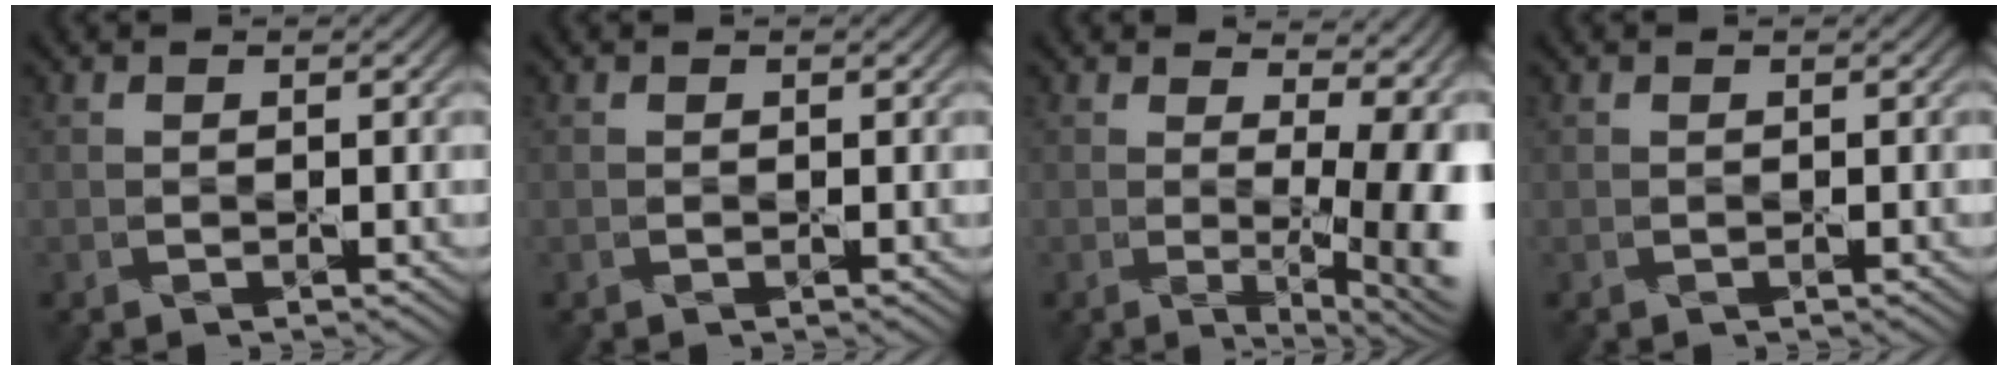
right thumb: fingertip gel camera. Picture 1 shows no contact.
{"total": 0.0}
{"total": 11.6, "force": [0.7, 4.3, 10.7], "torque": [-0.093, 0.011, 0.008]}
{"total": 0.0}